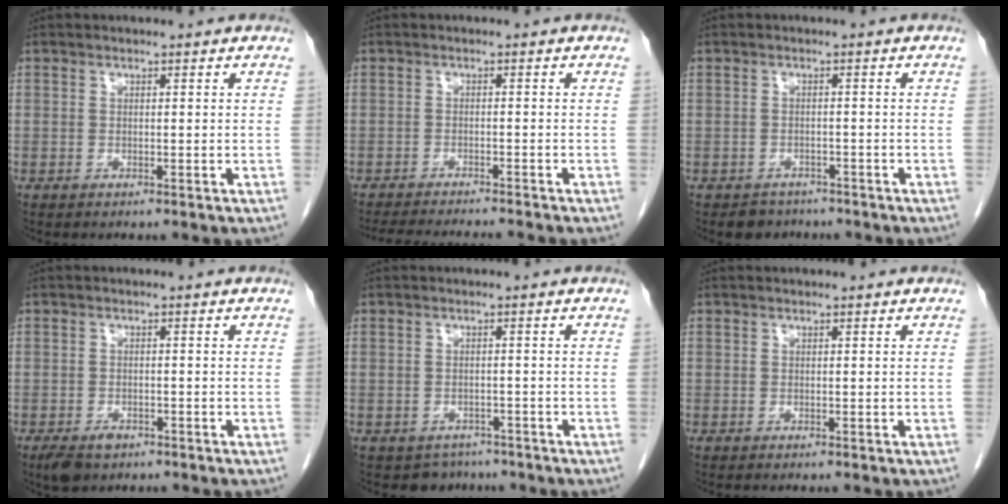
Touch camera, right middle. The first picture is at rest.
{"total": 10.3, "force": [-9.4, 0.2, 4.1], "torque": [-0.054, -0.019, -0.132]}
{"total": 2.9, "force": [-2.4, 1.6, -0.1], "torque": [-0.012, 0.003, -0.034]}
{"total": 3.5, "force": [-2.3, 1.9, 1.8], "torque": [-0.034, -0.004, -0.031]}
{"total": 3.5, "force": [-2.8, 2.1, -0.1], "torque": [-0.001, 0.004, -0.039]}
{"total": 0.0}